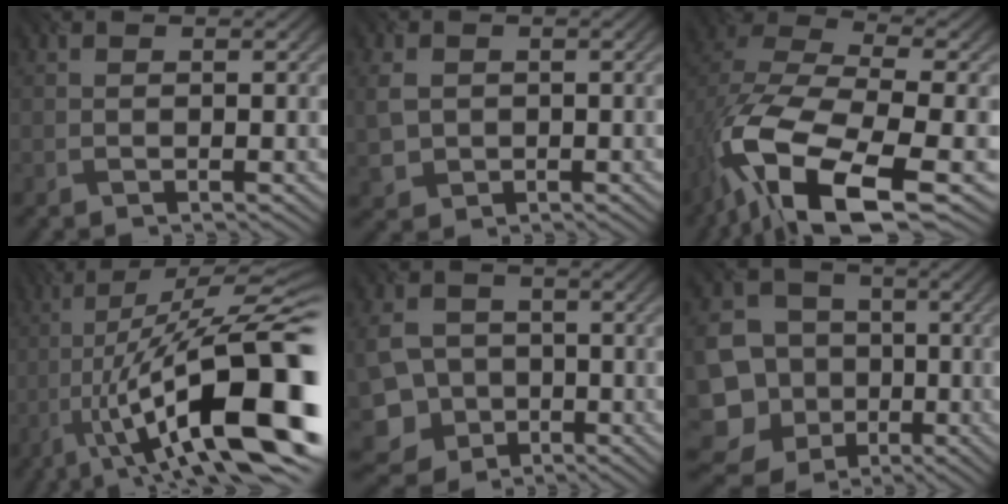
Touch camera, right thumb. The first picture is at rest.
{"total": 3.7, "force": [0.1, 3.2, 1.9], "torque": [-0.057, -0.008, 0.004]}
{"total": 15.5, "force": [-7.3, 7.0, 11.7], "torque": [-0.277, -0.040, -0.118]}
{"total": 18.9, "force": [-6.0, 4.9, 17.2], "torque": [-0.262, 0.011, -0.098]}
{"total": 7.4, "force": [-2.2, 6.3, 3.1], "torque": [-0.092, -0.026, -0.049]}
{"total": 13.8, "force": [-4.7, 12.2, 4.4], "torque": [-0.146, -0.045, -0.090]}